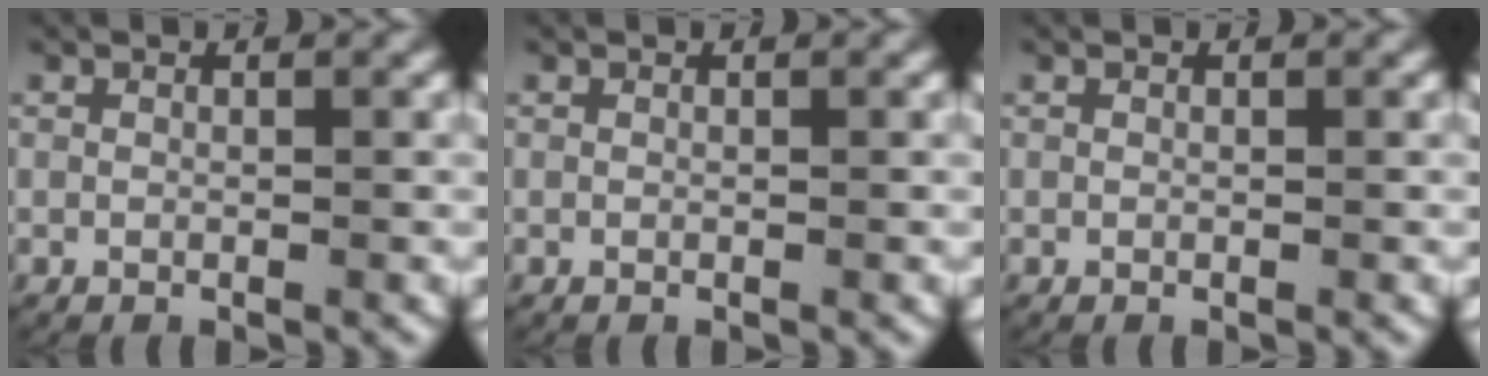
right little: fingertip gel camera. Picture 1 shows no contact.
{"total": 0.0}
{"total": 0.0}